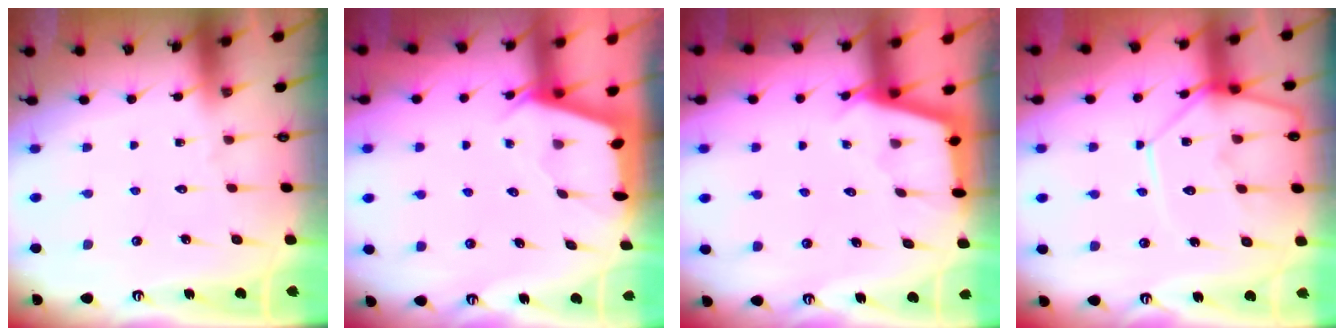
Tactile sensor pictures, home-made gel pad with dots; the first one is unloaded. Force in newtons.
{"total": 2.2, "press": 2.1, "slide": 0.3}
{"total": 2.3, "press": 2.3, "slide": 0.1}
{"total": 11.5, "press": 11.4, "slide": 1.0}